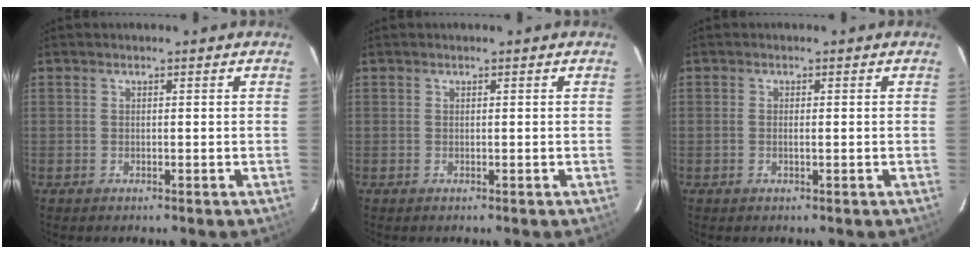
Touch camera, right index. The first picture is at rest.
{"total": 0.0}
{"total": 0.7, "force": [-0.1, 0.1, 0.7], "torque": [-0.015, 0.002, -0.003]}